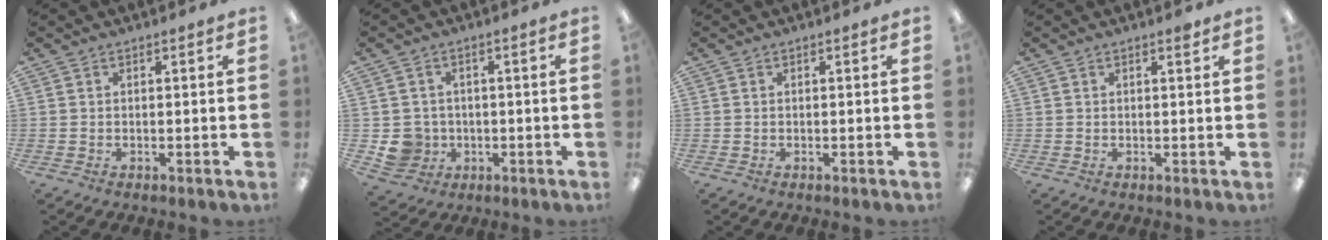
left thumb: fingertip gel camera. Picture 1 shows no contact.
{"total": 5.6, "force": [-0.6, 5.4, 1.0], "torque": [-0.028, 0.010, -0.003]}
{"total": 0.0}
{"total": 1.1, "force": [0.9, 0.1, 0.7], "torque": [-0.008, -0.004, 0.013]}